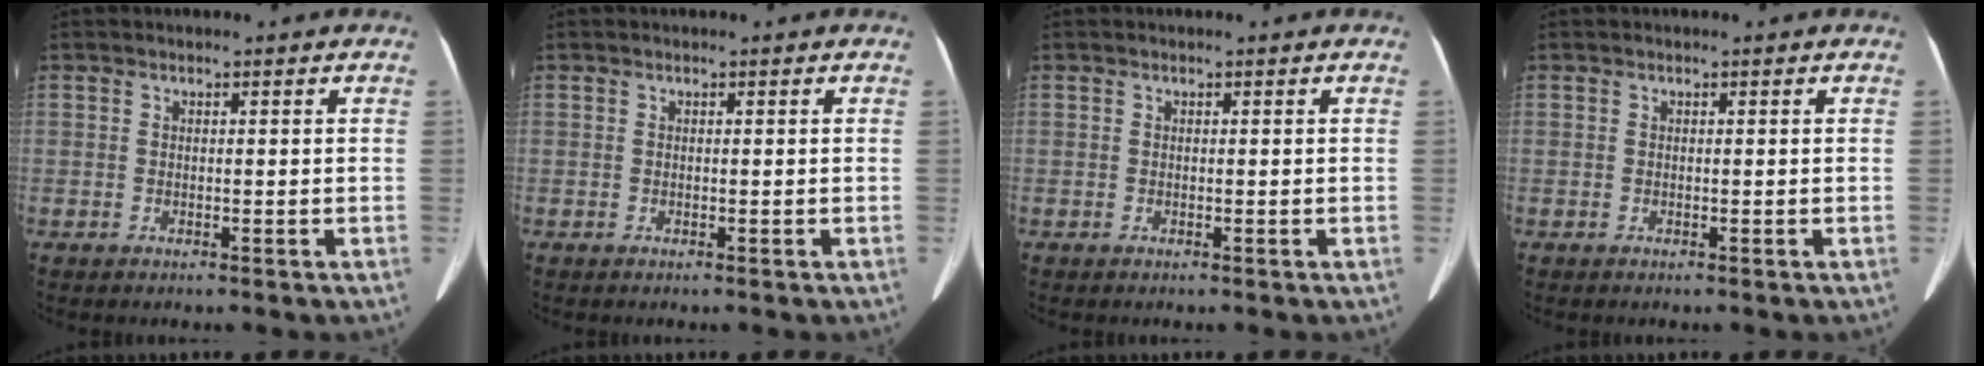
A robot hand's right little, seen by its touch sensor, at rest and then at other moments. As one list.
[{"total": 0.0}, {"total": 0.0}, {"total": 0.0}]